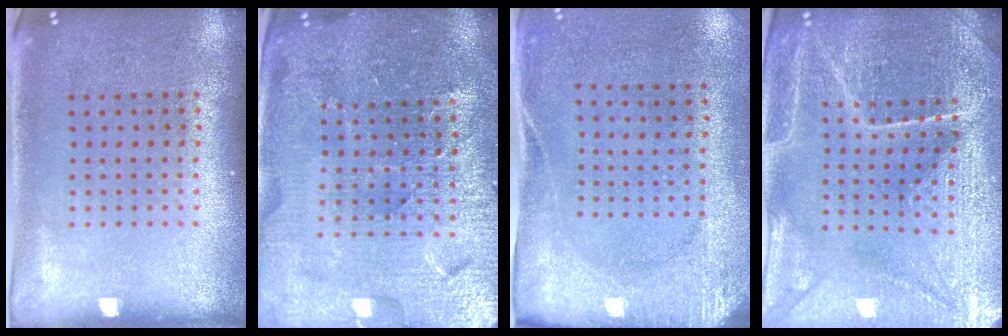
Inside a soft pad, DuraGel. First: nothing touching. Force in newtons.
{"total": 5.1, "press": 4.7, "slide": 1.9}
{"total": 2.7, "press": 2.1, "slide": 1.7}
{"total": 4.7, "press": 4.5, "slide": 1.4}